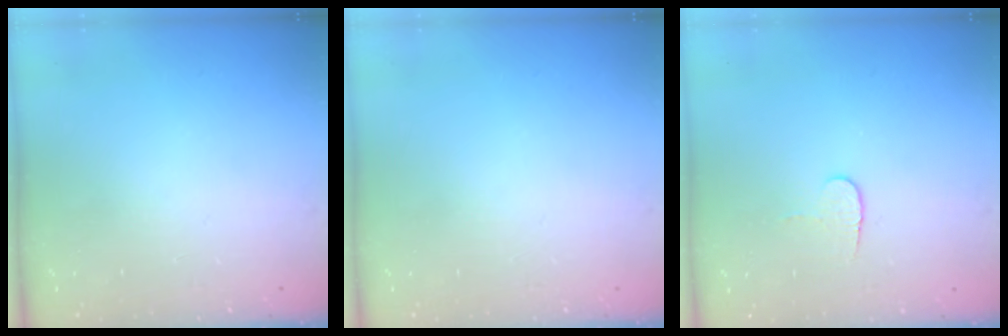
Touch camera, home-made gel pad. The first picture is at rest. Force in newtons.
{"total": 0.0}
{"total": 5.3, "press": 5.3, "slide": 0.5}